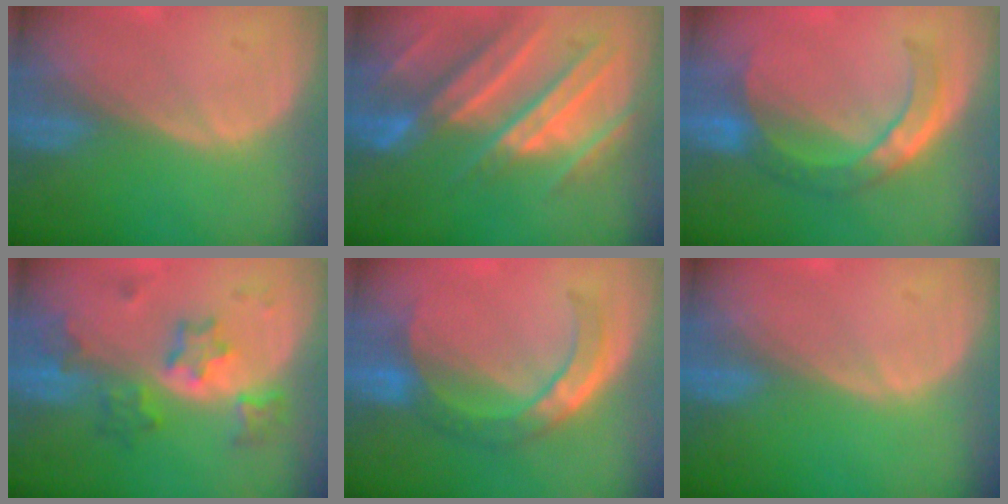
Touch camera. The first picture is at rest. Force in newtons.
{"total": 11.1, "press": 9.8, "slide": 5.2}
{"total": 6.8, "press": 6.6, "slide": 1.9}
{"total": 6.0, "press": 6.0, "slide": 0.4}
{"total": 6.8, "press": 6.6, "slide": 1.9}
{"total": 0.0}